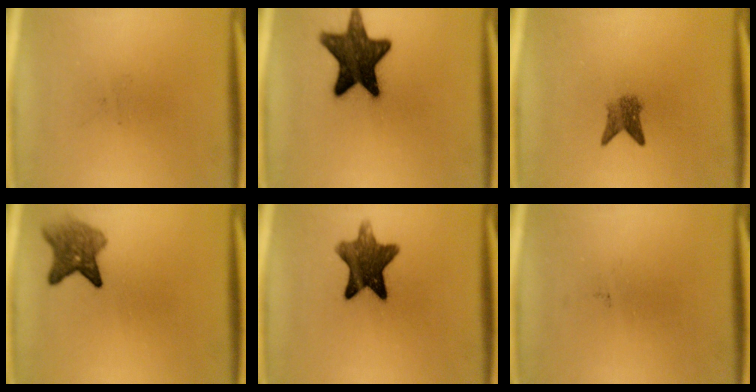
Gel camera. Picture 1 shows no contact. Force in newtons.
{"total": 14.5}
{"total": 2.8}
{"total": 5.1}
{"total": 10.3}
{"total": 0.0}